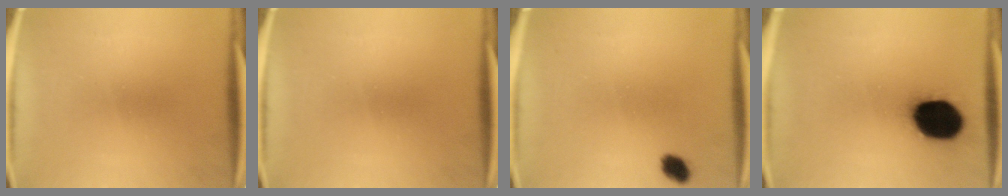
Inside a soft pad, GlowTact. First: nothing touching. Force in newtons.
{"total": 0.0}
{"total": 2.8}
{"total": 17.8}